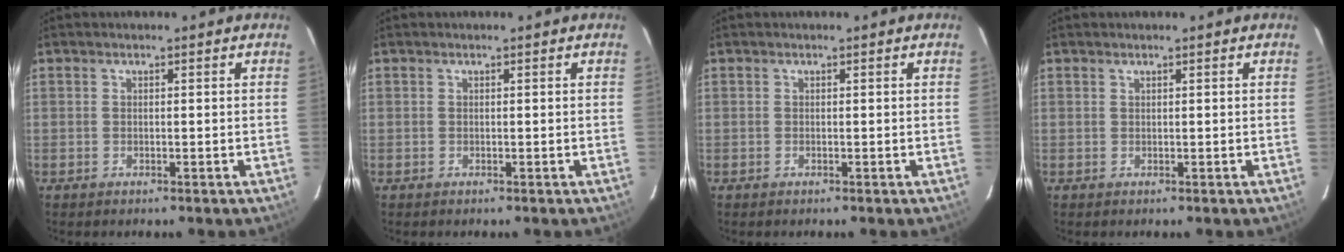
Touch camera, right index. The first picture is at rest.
{"total": 0.0}
{"total": 0.0}
{"total": 0.0}